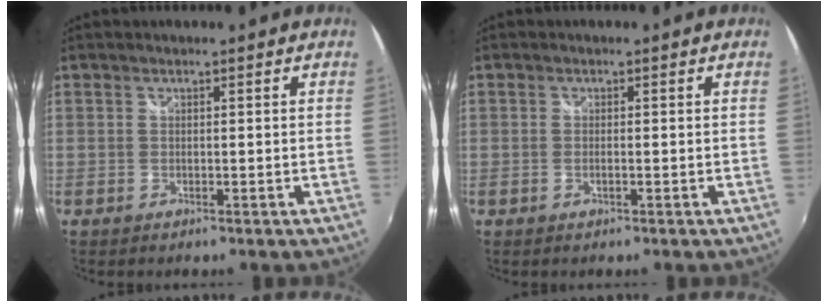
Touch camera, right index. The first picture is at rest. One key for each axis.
{"total": 0.9, "fx": -0.3, "fy": 0.1, "fz": 0.8, "tx": -0.016, "ty": -0.001, "tz": -0.006}